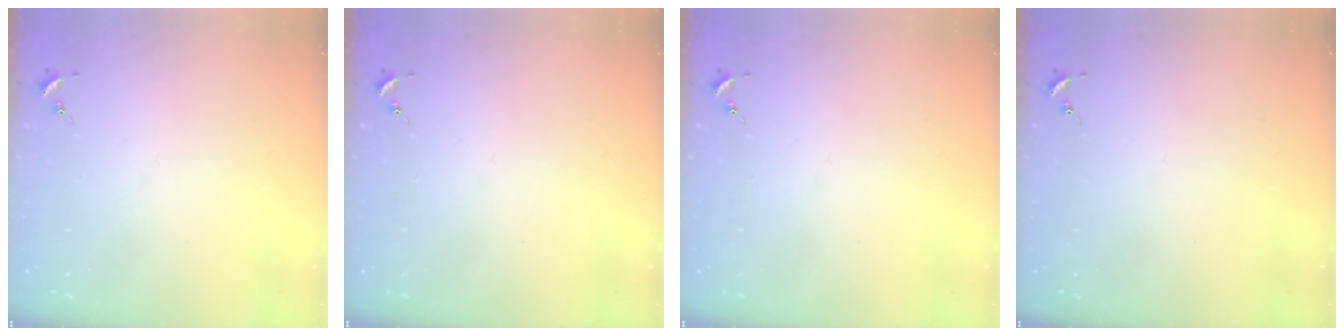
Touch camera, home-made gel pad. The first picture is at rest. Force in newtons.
{"total": 0.0}
{"total": 0.0}
{"total": 0.0}